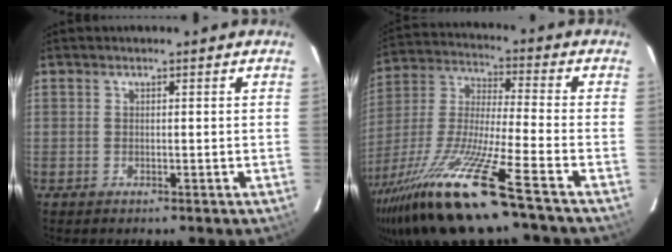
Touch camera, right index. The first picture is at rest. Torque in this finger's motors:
{"motor_torque": [1.70, -0.43, 1.05, 0.21]}